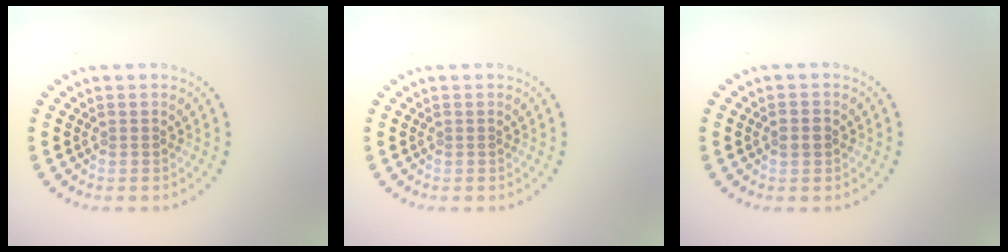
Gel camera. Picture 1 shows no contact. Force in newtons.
{"total": 0.0}
{"total": 1.4, "press": 1.4, "slide": 0.1}